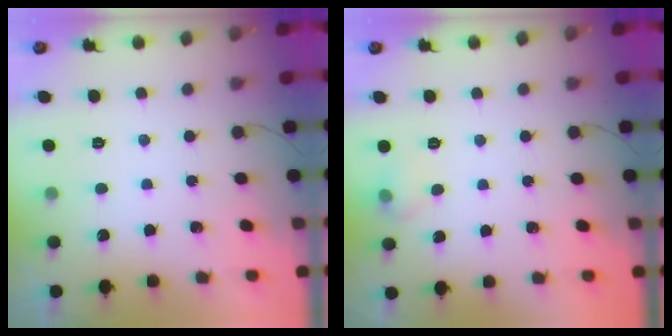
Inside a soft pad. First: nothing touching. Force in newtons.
{"total": 8.1, "press": 5.3, "slide": 6.2}